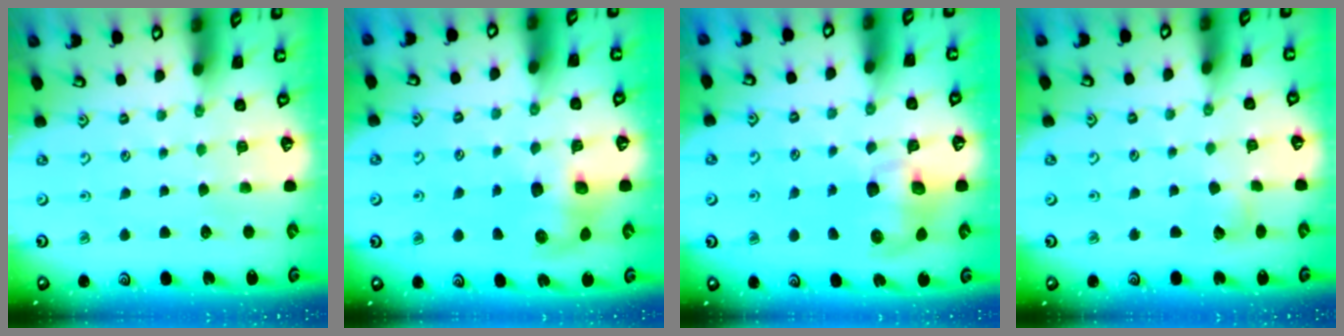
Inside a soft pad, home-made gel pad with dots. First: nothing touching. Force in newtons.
{"total": 7.6, "press": 7.5, "slide": 1.1}
{"total": 9.0, "press": 8.9, "slide": 1.3}
{"total": 2.5, "press": 2.5, "slide": 0.3}